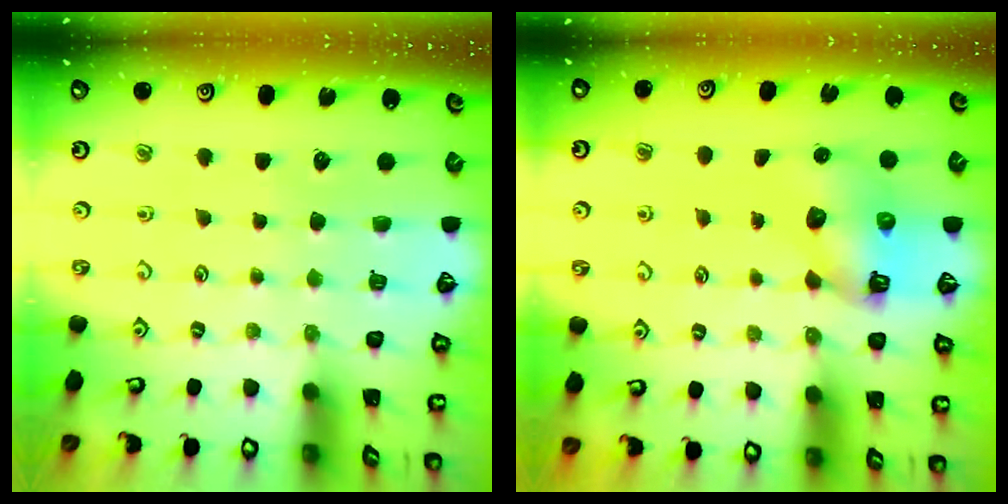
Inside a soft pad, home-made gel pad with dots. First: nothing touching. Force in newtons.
{"total": 6.8, "press": 6.8, "slide": 0.9}